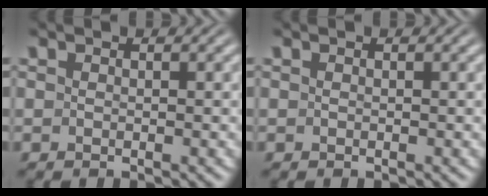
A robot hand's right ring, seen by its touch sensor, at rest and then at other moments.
{"total": 0.0}